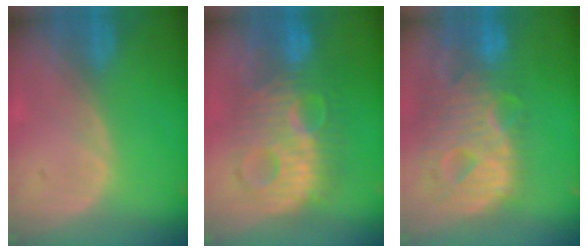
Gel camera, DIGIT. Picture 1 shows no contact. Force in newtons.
{"total": 10.9, "press": 10.9, "slide": 0.5}
{"total": 12.8, "press": 10.8, "slide": 6.8}